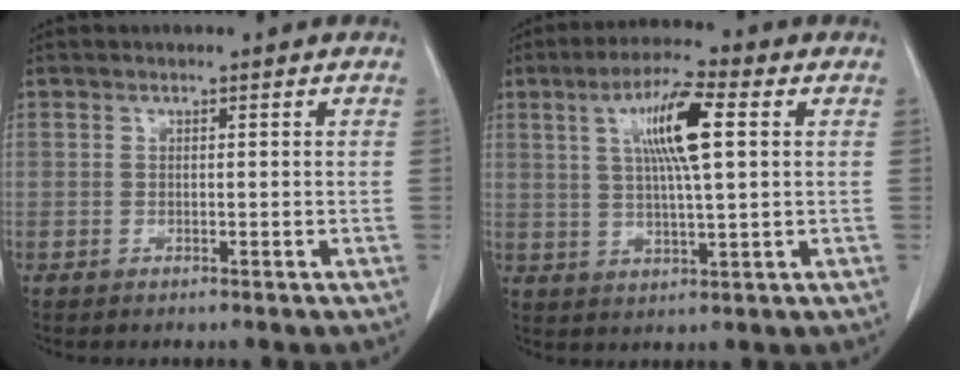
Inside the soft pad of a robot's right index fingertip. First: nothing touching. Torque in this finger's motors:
{"motor_torque": [0.70, 0.23, 0.43, 0.13]}